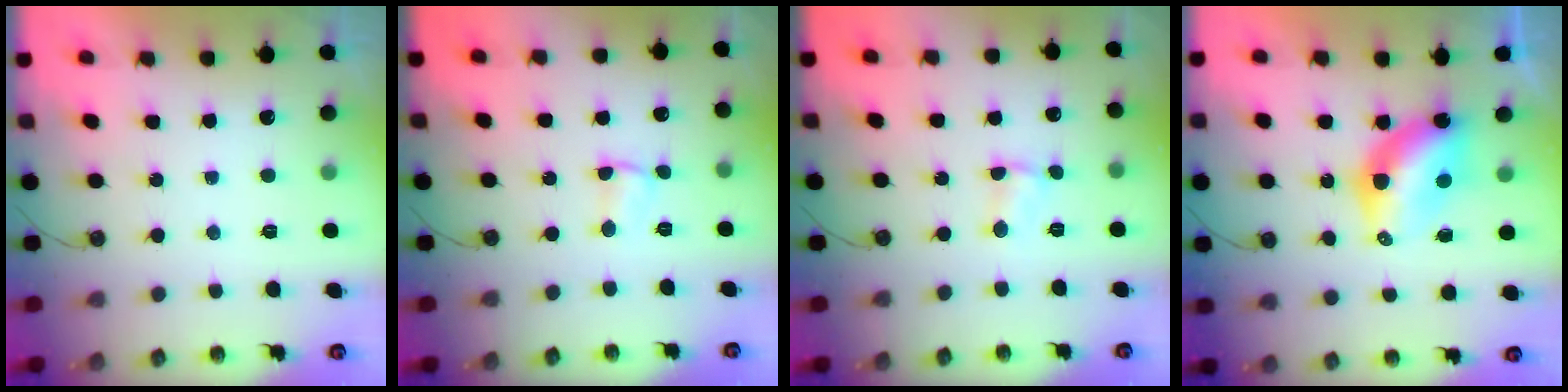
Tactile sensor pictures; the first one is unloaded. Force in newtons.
{"total": 2.9, "press": 0.9, "slide": 2.7}
{"total": 2.8, "press": 2.8, "slide": 0.4}
{"total": 8.2, "press": 8.1, "slide": 0.2}